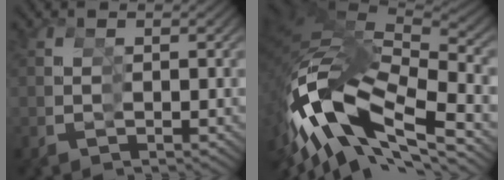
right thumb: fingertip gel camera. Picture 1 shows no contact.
{"total": 11.7, "force": [0.0, 6.0, 10.1], "torque": [-0.228, 0.011, -0.001]}